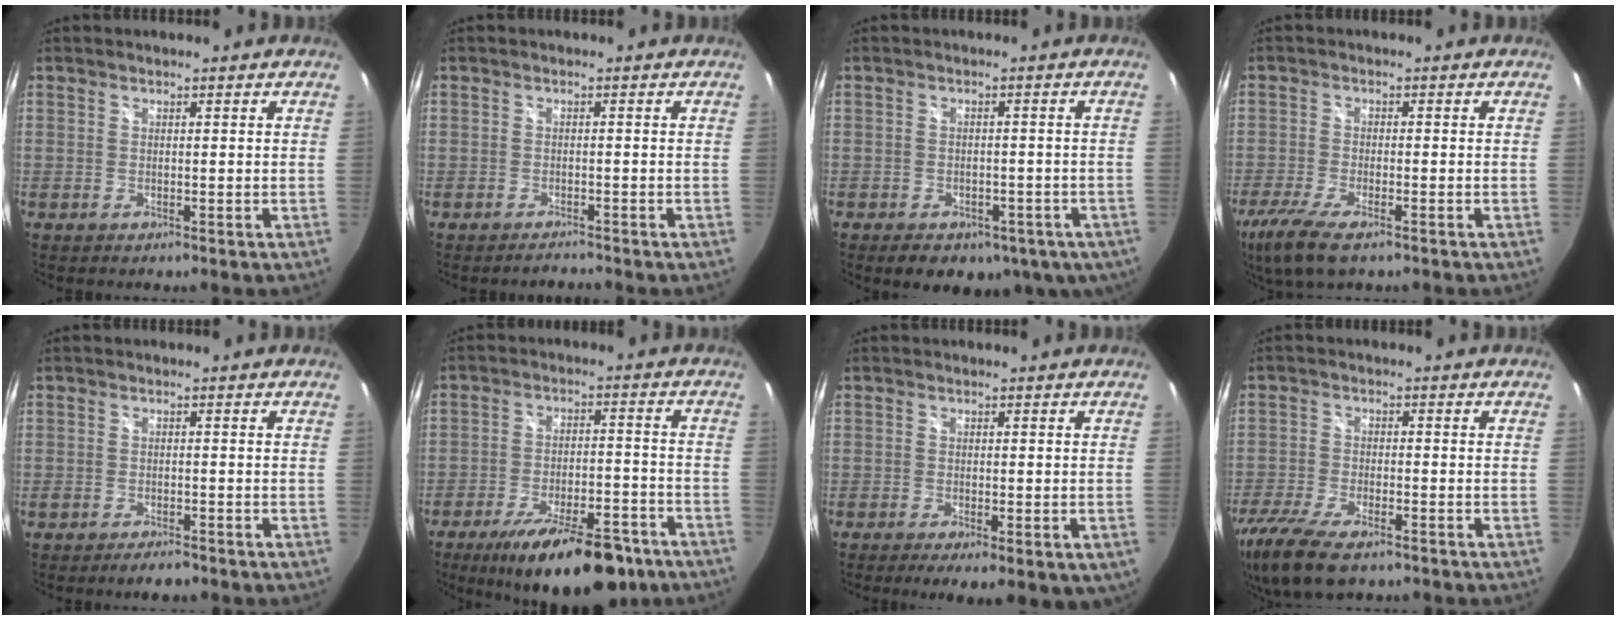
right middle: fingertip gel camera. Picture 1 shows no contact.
{"total": 1.5, "force": [-1.5, 0.1, 0.0], "torque": [-0.006, -0.004, -0.026]}
{"total": 13.3, "force": [-7.9, 8.0, 7.1], "torque": [-0.128, -0.009, -0.085]}
{"total": 9.5, "force": [-6.2, 2.8, 6.6], "torque": [-0.157, -0.036, -0.118]}
{"total": 3.3, "force": [-2.8, 0.9, 1.6], "torque": [-0.039, -0.007, -0.047]}
{"total": 19.0, "force": [-13.6, 6.4, 11.7], "torque": [-0.190, -0.023, -0.193]}
{"total": 7.7, "force": [-3.7, 2.3, 6.3], "torque": [-0.100, -0.032, -0.047]}
{"total": 16.0, "force": [-11.4, 5.9, 9.5], "torque": [-0.225, -0.055, -0.204]}